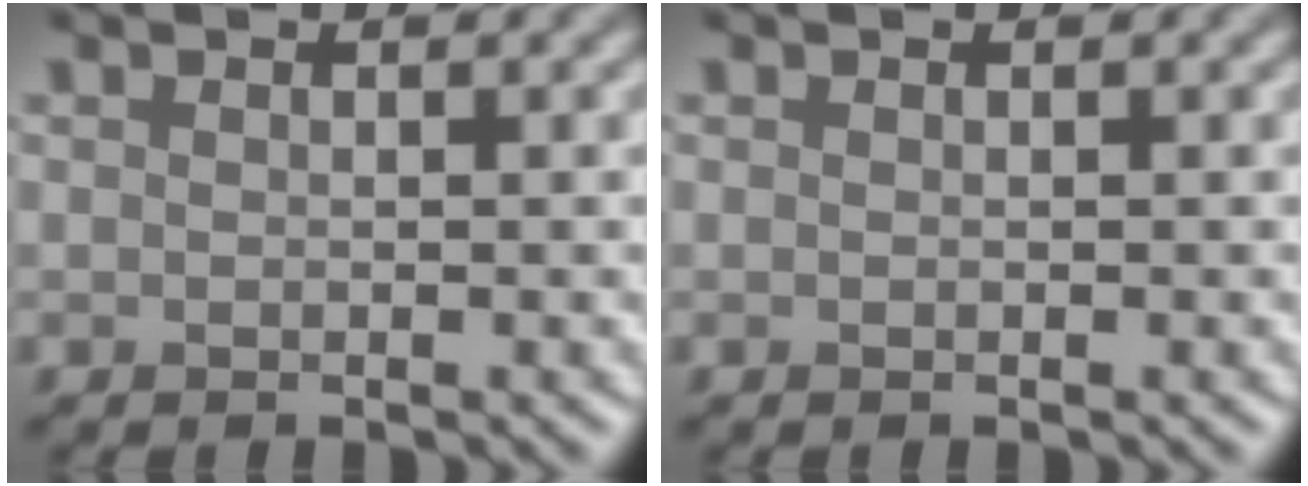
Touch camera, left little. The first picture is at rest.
{"total": 0.0}